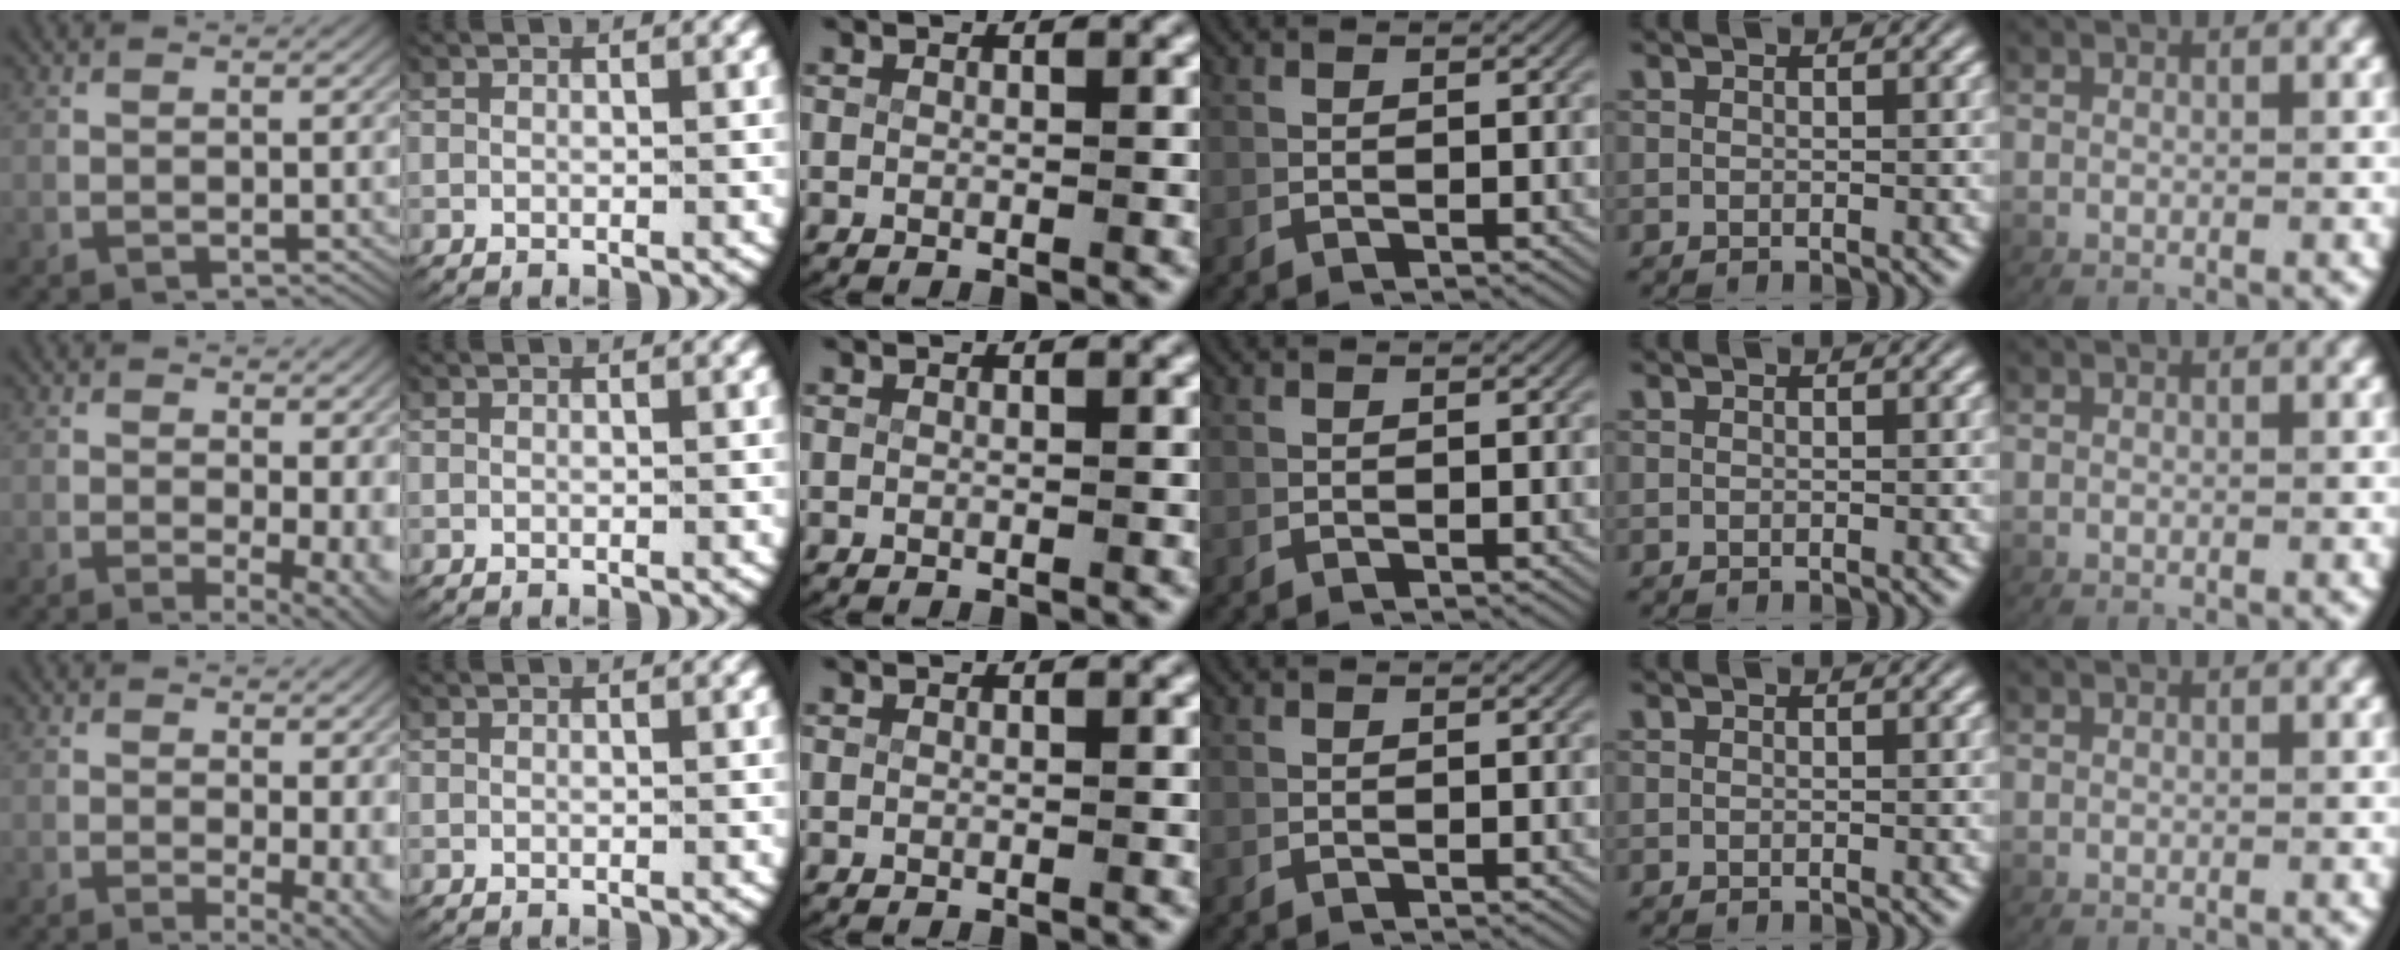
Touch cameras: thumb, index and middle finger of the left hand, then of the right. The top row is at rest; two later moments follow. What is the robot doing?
{"motion": "lift_and_place", "object": "map"}